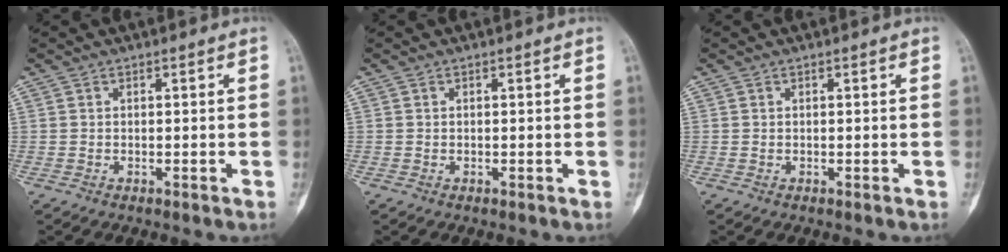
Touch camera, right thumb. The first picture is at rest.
{"total": 0.0}
{"total": 0.0}